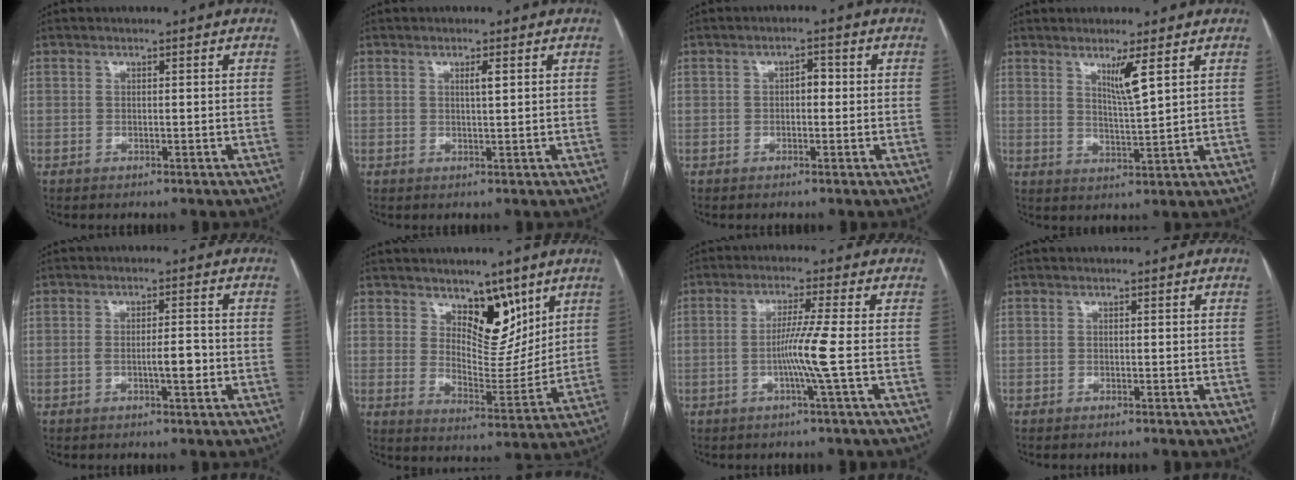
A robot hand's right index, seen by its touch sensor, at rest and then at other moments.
{"total": 1.5, "force": [0.6, 0.0, 1.3], "torque": [-0.023, -0.001, 0.009]}
{"total": 2.1, "force": [-0.1, 1.2, 1.7], "torque": [-0.022, 0.013, -0.003]}
{"total": 4.4, "force": [2.4, -0.4, 3.7], "torque": [-0.066, -0.017, 0.045]}
{"total": 3.7, "force": [-1.0, 0.6, 3.4], "torque": [-0.056, 0.002, -0.014]}
{"total": 9.4, "force": [6.0, 4.6, 5.5], "torque": [-0.072, -0.015, 0.106]}
{"total": 5.8, "force": [-1.3, -1.7, 5.3], "torque": [-0.101, -0.006, -0.026]}
{"total": 0.0}